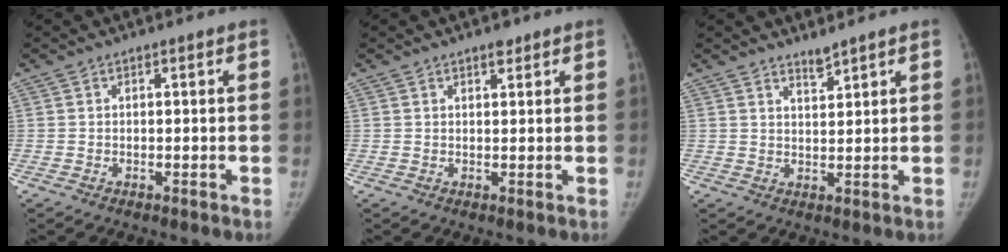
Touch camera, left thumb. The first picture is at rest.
{"total": 1.7, "force": [1.3, 0.7, 0.8], "torque": [-0.008, -0.008, 0.018]}
{"total": 2.4, "force": [2.3, 0.2, 0.8], "torque": [-0.008, -0.023, 0.042]}